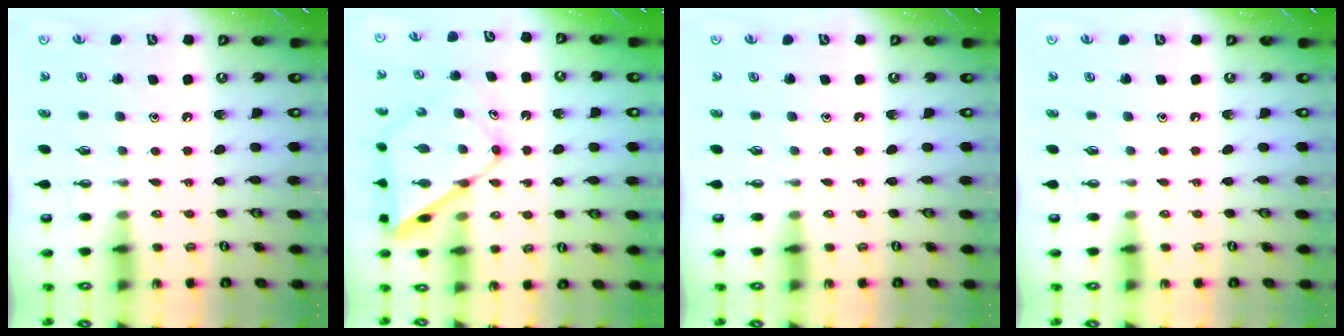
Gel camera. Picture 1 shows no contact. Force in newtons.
{"total": 12.6, "press": 12.5, "slide": 1.0}
{"total": 0.0}
{"total": 0.0}